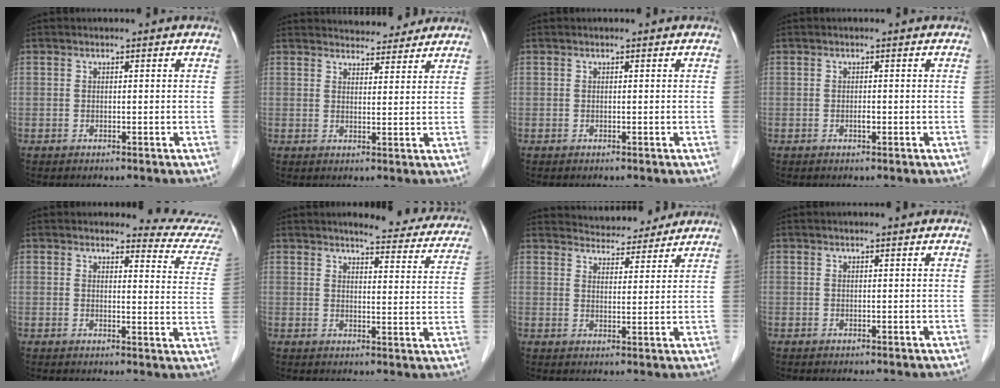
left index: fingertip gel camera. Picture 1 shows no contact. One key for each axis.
{"total": 7.9, "fx": 7.5, "fy": 1.8, "fz": 1.5, "tx": -0.012, "ty": 0.009, "tz": 0.089}
{"total": 0.0}
{"total": 0.6, "fx": -0.3, "fy": 0.2, "fz": 0.5, "tx": -0.011, "ty": -0.001, "tz": -0.006}
{"total": 8.4, "fx": 8.4, "fy": -0.4, "fz": -0.3, "tx": 0.004, "ty": -0.080, "tz": 0.073}
{"total": 14.4, "fx": 13.2, "fy": 2.8, "fz": 5.0, "tx": -0.030, "ty": -0.035, "tz": 0.129}
{"total": 8.8, "fx": 8.5, "fy": 1.8, "fz": 1.5, "tx": -0.021, "ty": 0.009, "tz": 0.115}
{"total": 0.9, "fx": 0.7, "fy": 0.0, "fz": 0.4, "tx": -0.008, "ty": 0.005, "tz": 0.013}